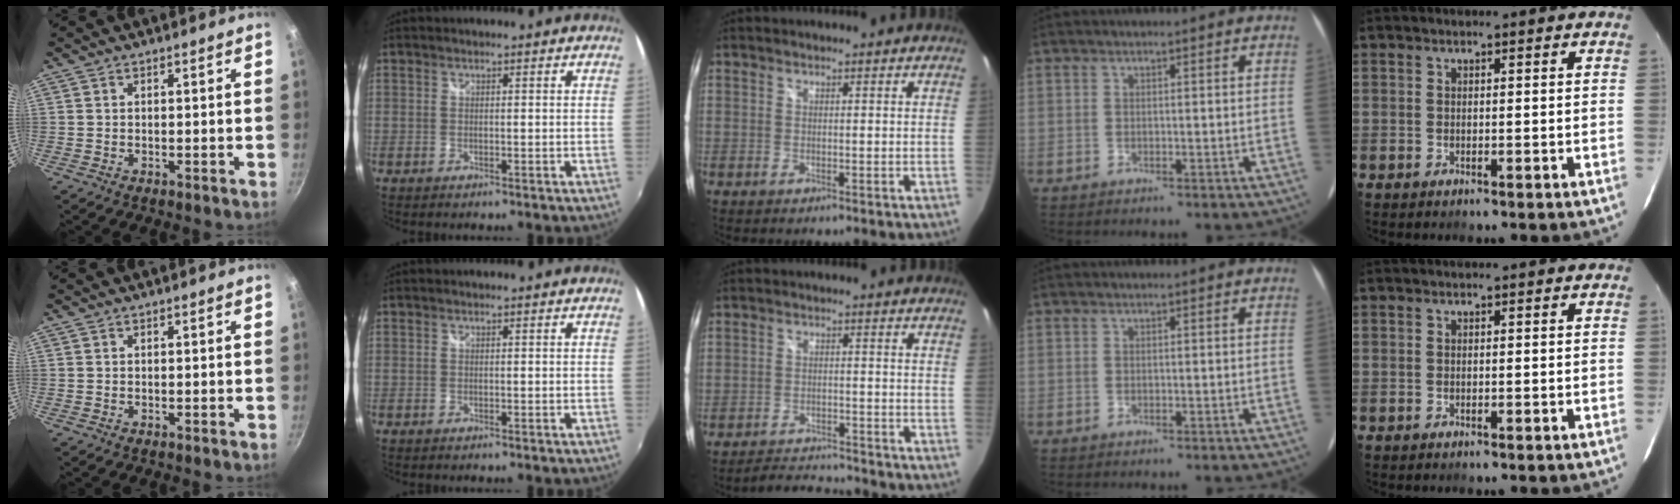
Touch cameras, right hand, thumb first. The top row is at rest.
{"middle": {"total": 5.8, "force": [-5.7, 0.6, 0.6], "torque": [-0.031, 0.010, -0.092]}}